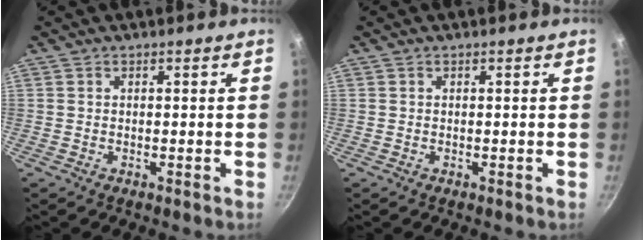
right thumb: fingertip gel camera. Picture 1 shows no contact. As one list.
[{"total": 0.0}]